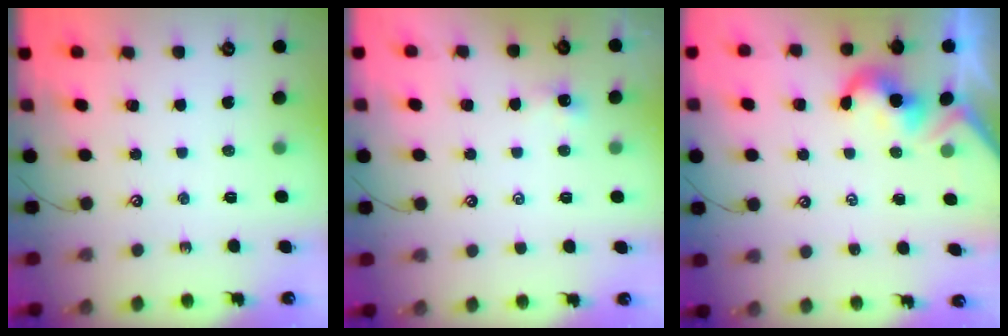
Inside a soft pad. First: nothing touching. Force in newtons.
{"total": 2.3, "press": 2.3, "slide": 0.2}
{"total": 1.9, "press": 1.9, "slide": 0.5}